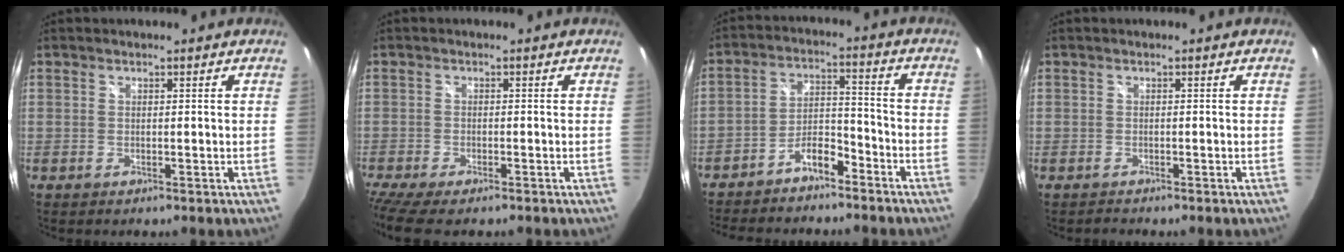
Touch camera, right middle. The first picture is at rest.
{"total": 7.5, "force": [-6.0, 1.5, 4.2], "torque": [-0.102, -0.040, -0.109]}
{"total": 8.7, "force": [-7.1, 2.8, 4.1], "torque": [-0.089, 0.033, -0.121]}
{"total": 0.8, "force": [-0.7, 0.1, -0.1], "torque": [0.001, 0.002, -0.014]}